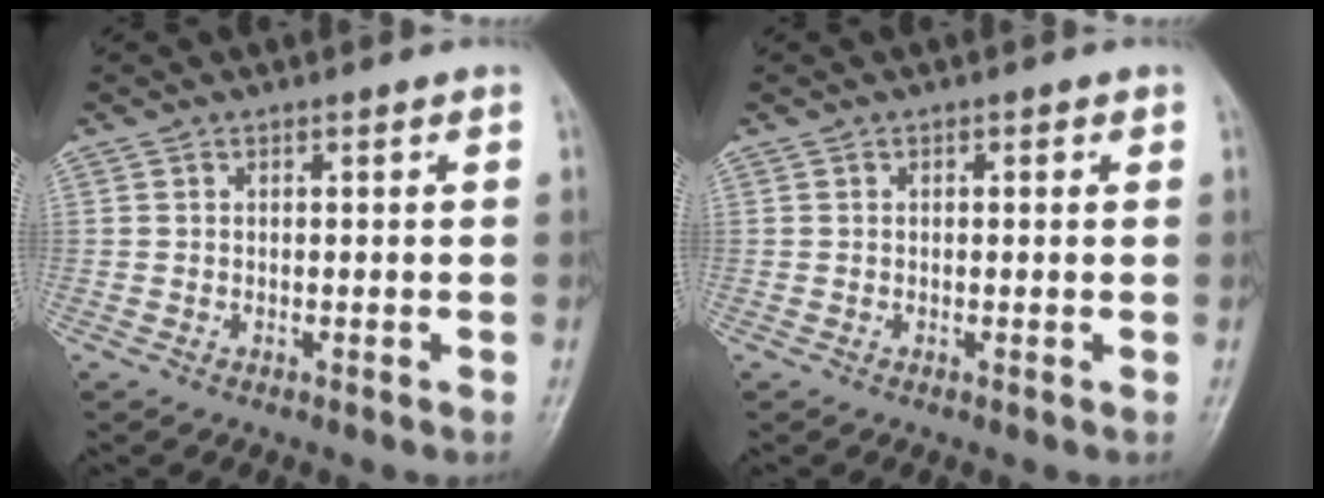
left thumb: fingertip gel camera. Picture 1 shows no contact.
{"total": 0.9, "force": [0.4, 0.6, 0.7], "torque": [-0.003, 0.001, 0.002]}